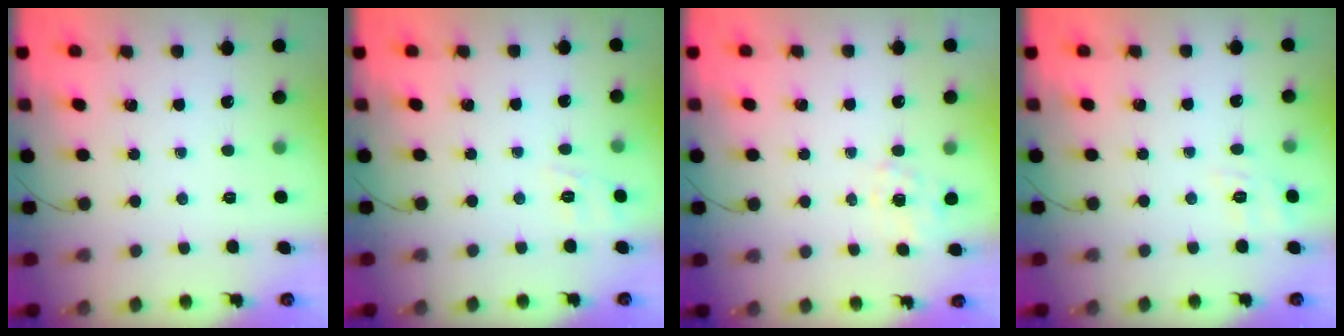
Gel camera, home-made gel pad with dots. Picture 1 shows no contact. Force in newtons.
{"total": 7.2, "press": 6.9, "slide": 1.7}
{"total": 0.9, "press": 0.2, "slide": 0.9}
{"total": 7.7, "press": 7.4, "slide": 2.0}